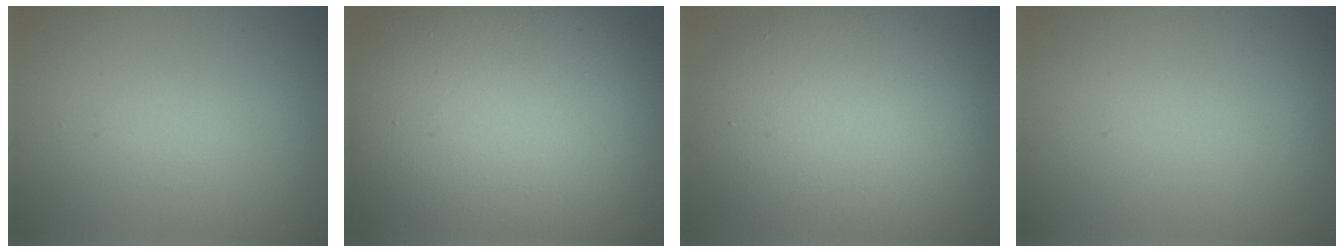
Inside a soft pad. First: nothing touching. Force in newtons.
{"total": 18.2, "press": 18.2, "slide": 1.2}
{"total": 10.2, "press": 10.2, "slide": 0.5}
{"total": 0.0}